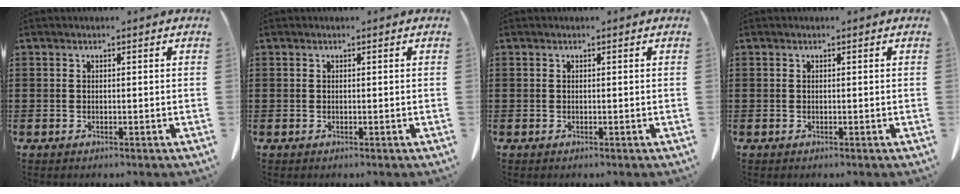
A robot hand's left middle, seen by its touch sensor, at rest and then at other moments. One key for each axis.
{"total": 0.0}
{"total": 0.0}
{"total": 0.0}